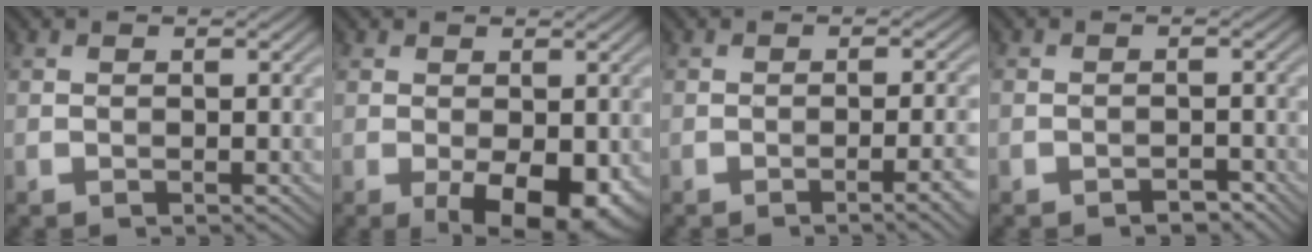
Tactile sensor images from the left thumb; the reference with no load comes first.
{"total": 6.9, "force": [-2.1, 3.2, 5.7], "torque": [-0.092, -0.018, -0.022]}
{"total": 4.7, "force": [-1.9, 1.0, 4.2], "torque": [-0.053, 0.008, -0.028]}
{"total": 1.6, "force": [-1.4, 0.6, 0.5], "torque": [-0.004, 0.004, -0.023]}